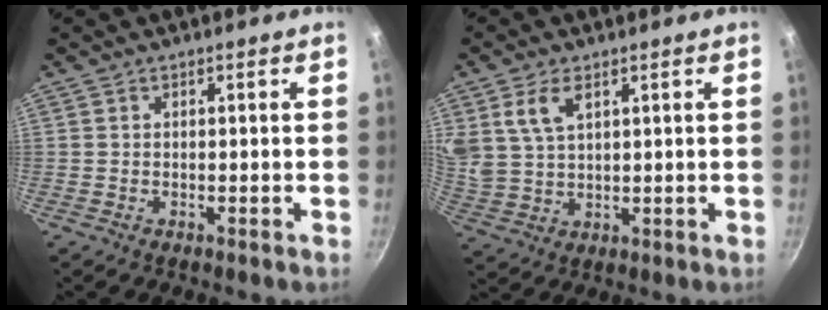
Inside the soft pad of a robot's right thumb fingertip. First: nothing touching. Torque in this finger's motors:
{"motor_torque": [0.82, 3.92, 1.72, 0.43, 0.69]}